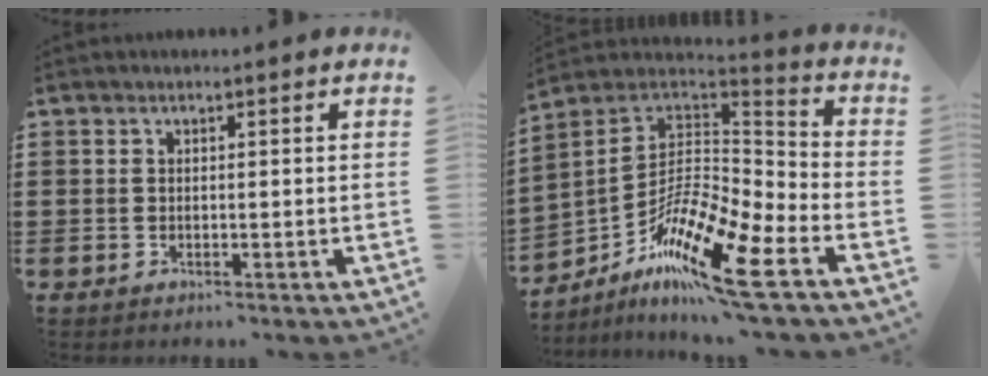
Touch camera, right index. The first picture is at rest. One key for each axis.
{"total": 14.9, "fx": -9.6, "fy": 2.5, "fz": 11.1, "tx": -0.214, "ty": 0.010, "tz": -0.184}